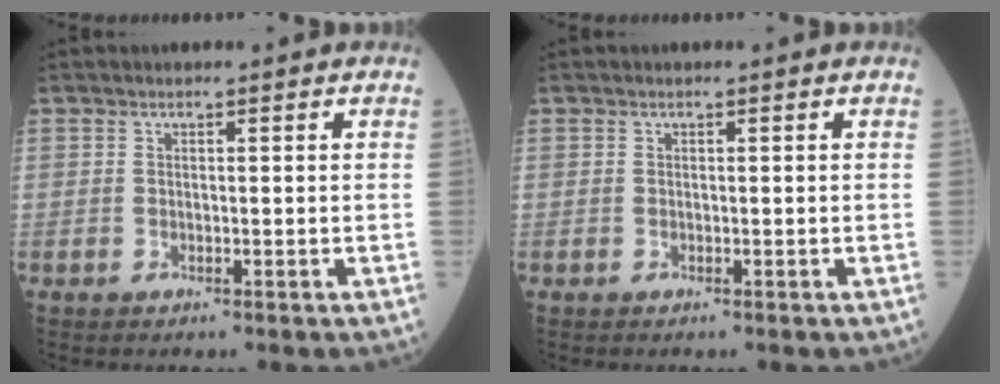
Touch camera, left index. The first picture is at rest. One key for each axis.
{"total": 0.0}